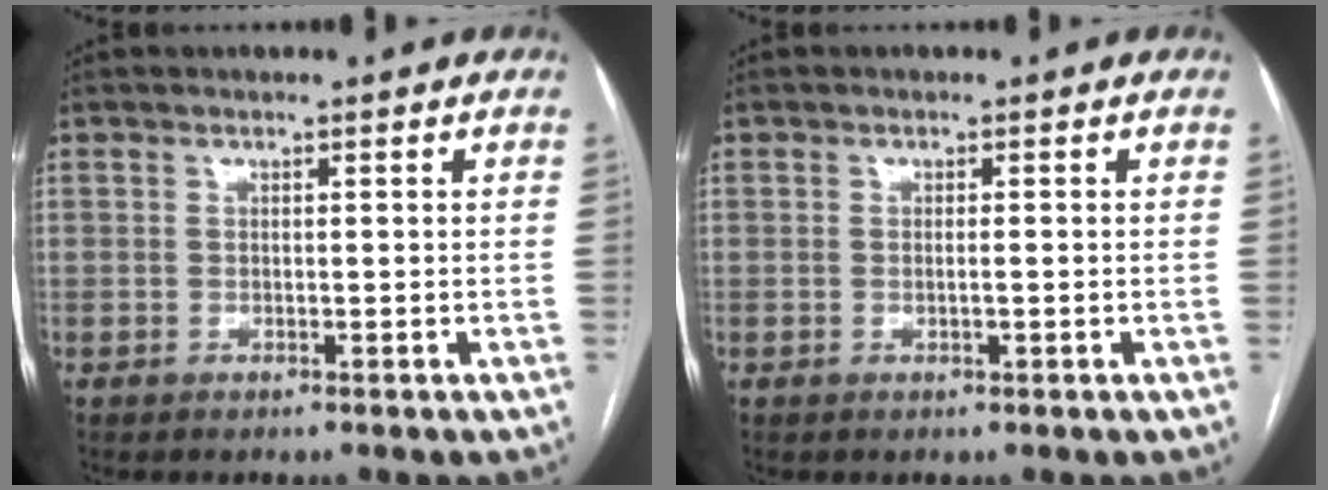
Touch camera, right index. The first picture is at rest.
{"total": 0.8, "force": [-0.2, 0.1, 0.8], "torque": [-0.018, -0.001, -0.001]}